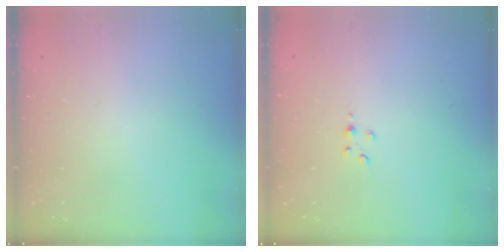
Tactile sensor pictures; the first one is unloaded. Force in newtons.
{"total": 3.4, "press": 3.4, "slide": 0.5}